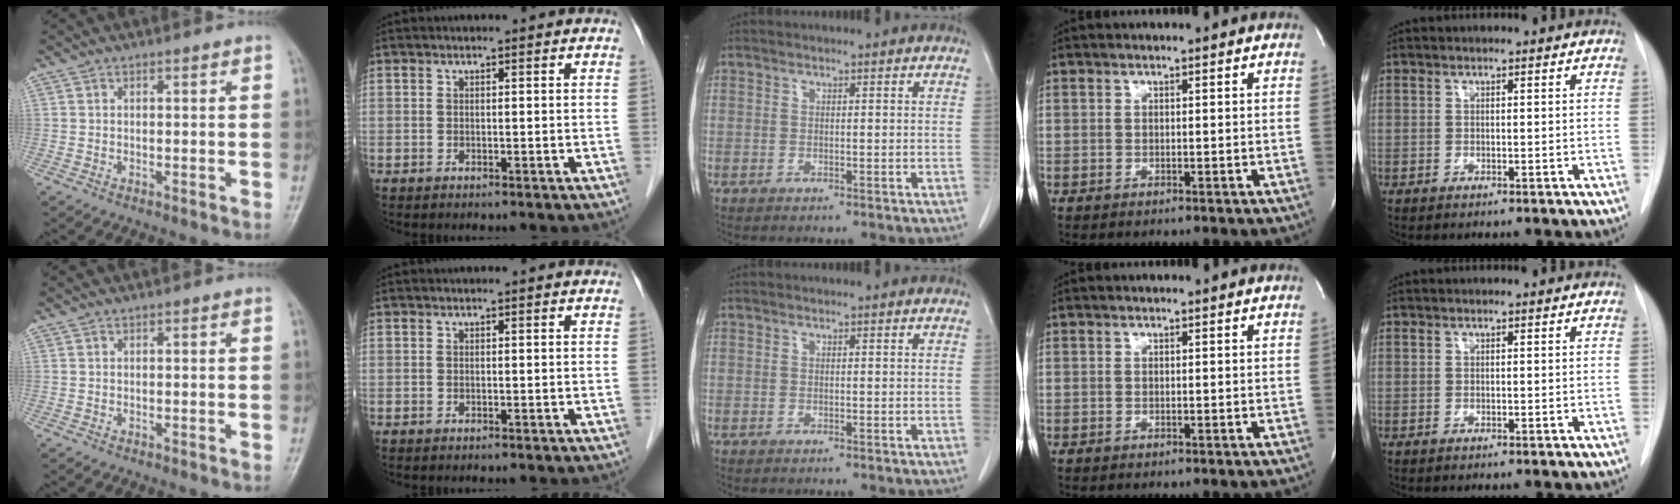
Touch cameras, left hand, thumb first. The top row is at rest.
{}